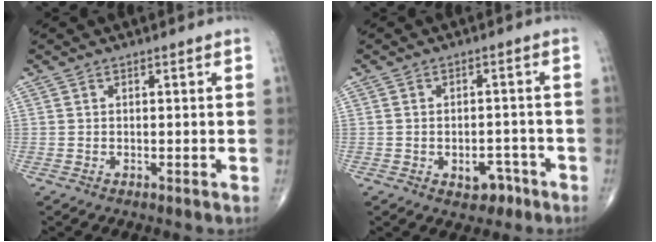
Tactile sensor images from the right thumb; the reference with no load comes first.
{"total": 4.6, "force": [-2.3, 3.1, 2.5], "torque": [-0.013, 0.023, -0.024]}